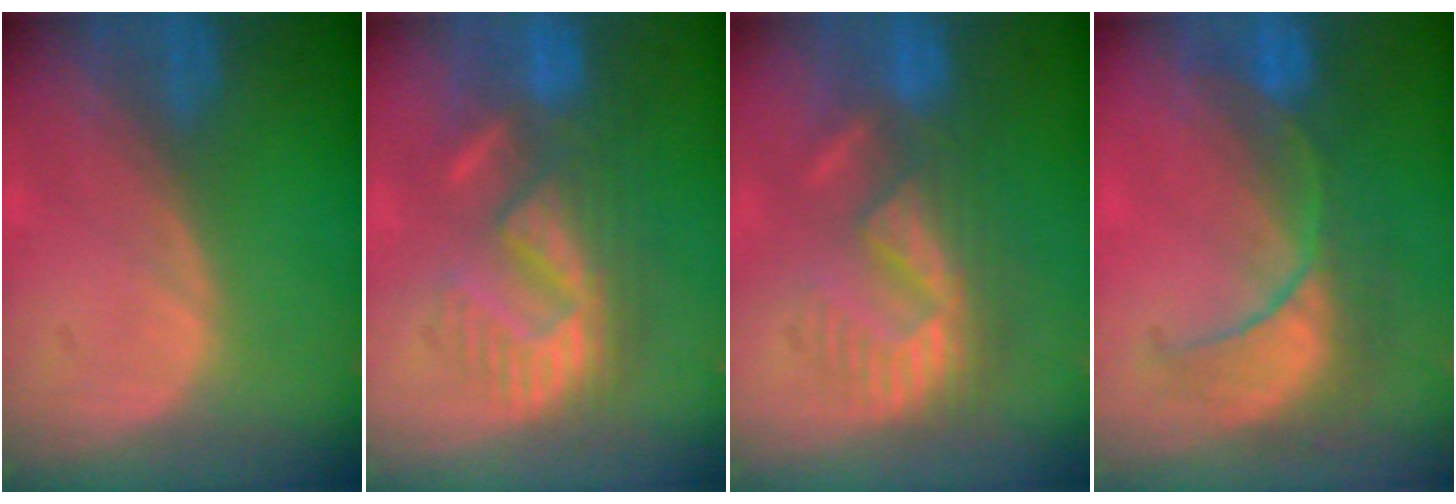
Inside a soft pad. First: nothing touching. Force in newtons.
{"total": 10.1, "press": 9.4, "slide": 3.5}
{"total": 9.0, "press": 8.4, "slide": 3.2}
{"total": 8.3, "press": 8.3, "slide": 0.8}